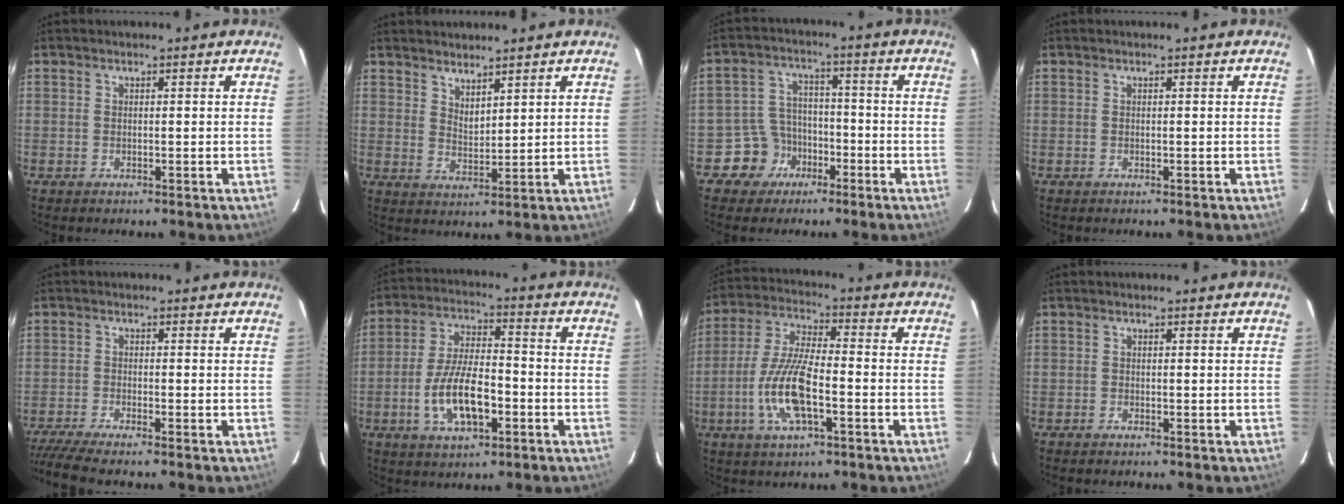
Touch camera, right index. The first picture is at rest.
{"total": 4.1, "force": [3.5, 1.3, 1.6], "torque": [-0.024, -0.005, 0.062]}
{"total": 7.1, "force": [-4.1, 5.7, 0.5], "torque": [-0.030, 0.031, -0.066]}
{"total": 0.0}
{"total": 7.6, "force": [-6.5, -0.2, 3.9], "torque": [-0.102, -0.029, -0.118]}
{"total": 11.9, "force": [-4.1, 5.0, 10.0], "torque": [-0.202, -0.002, -0.067]}
{"total": 12.8, "force": [-4.2, 3.8, 11.4], "torque": [-0.244, -0.003, -0.083]}
{"total": 0.6, "force": [-0.6, 0.3, 0.1], "torque": [-0.004, 0.001, -0.012]}